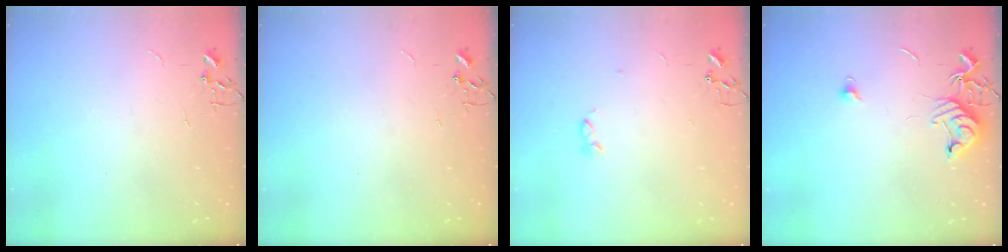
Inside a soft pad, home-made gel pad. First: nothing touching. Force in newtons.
{"total": 0.0}
{"total": 2.8, "press": 2.7, "slide": 0.5}
{"total": 9.9, "press": 9.9, "slide": 0.8}